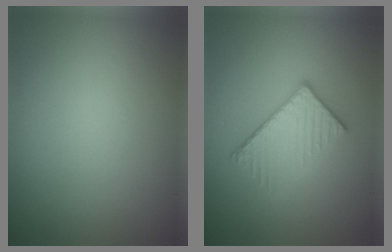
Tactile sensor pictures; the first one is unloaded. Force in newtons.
{"total": 3.8, "press": 3.2, "slide": 2.0}